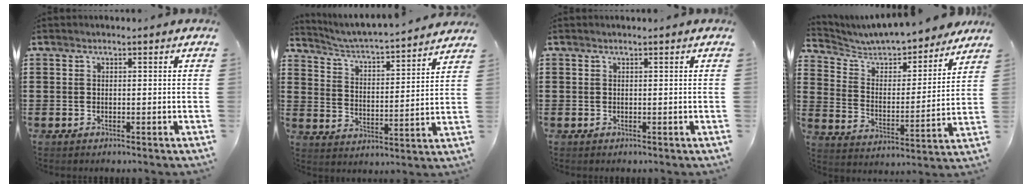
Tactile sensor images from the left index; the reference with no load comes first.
{"total": 3.8, "force": [3.8, -0.1, 0.6], "torque": [-0.032, -0.037, 0.056]}
{"total": 0.0}
{"total": 5.8, "force": [5.5, 1.5, 1.3], "torque": [-0.055, -0.038, 0.091]}